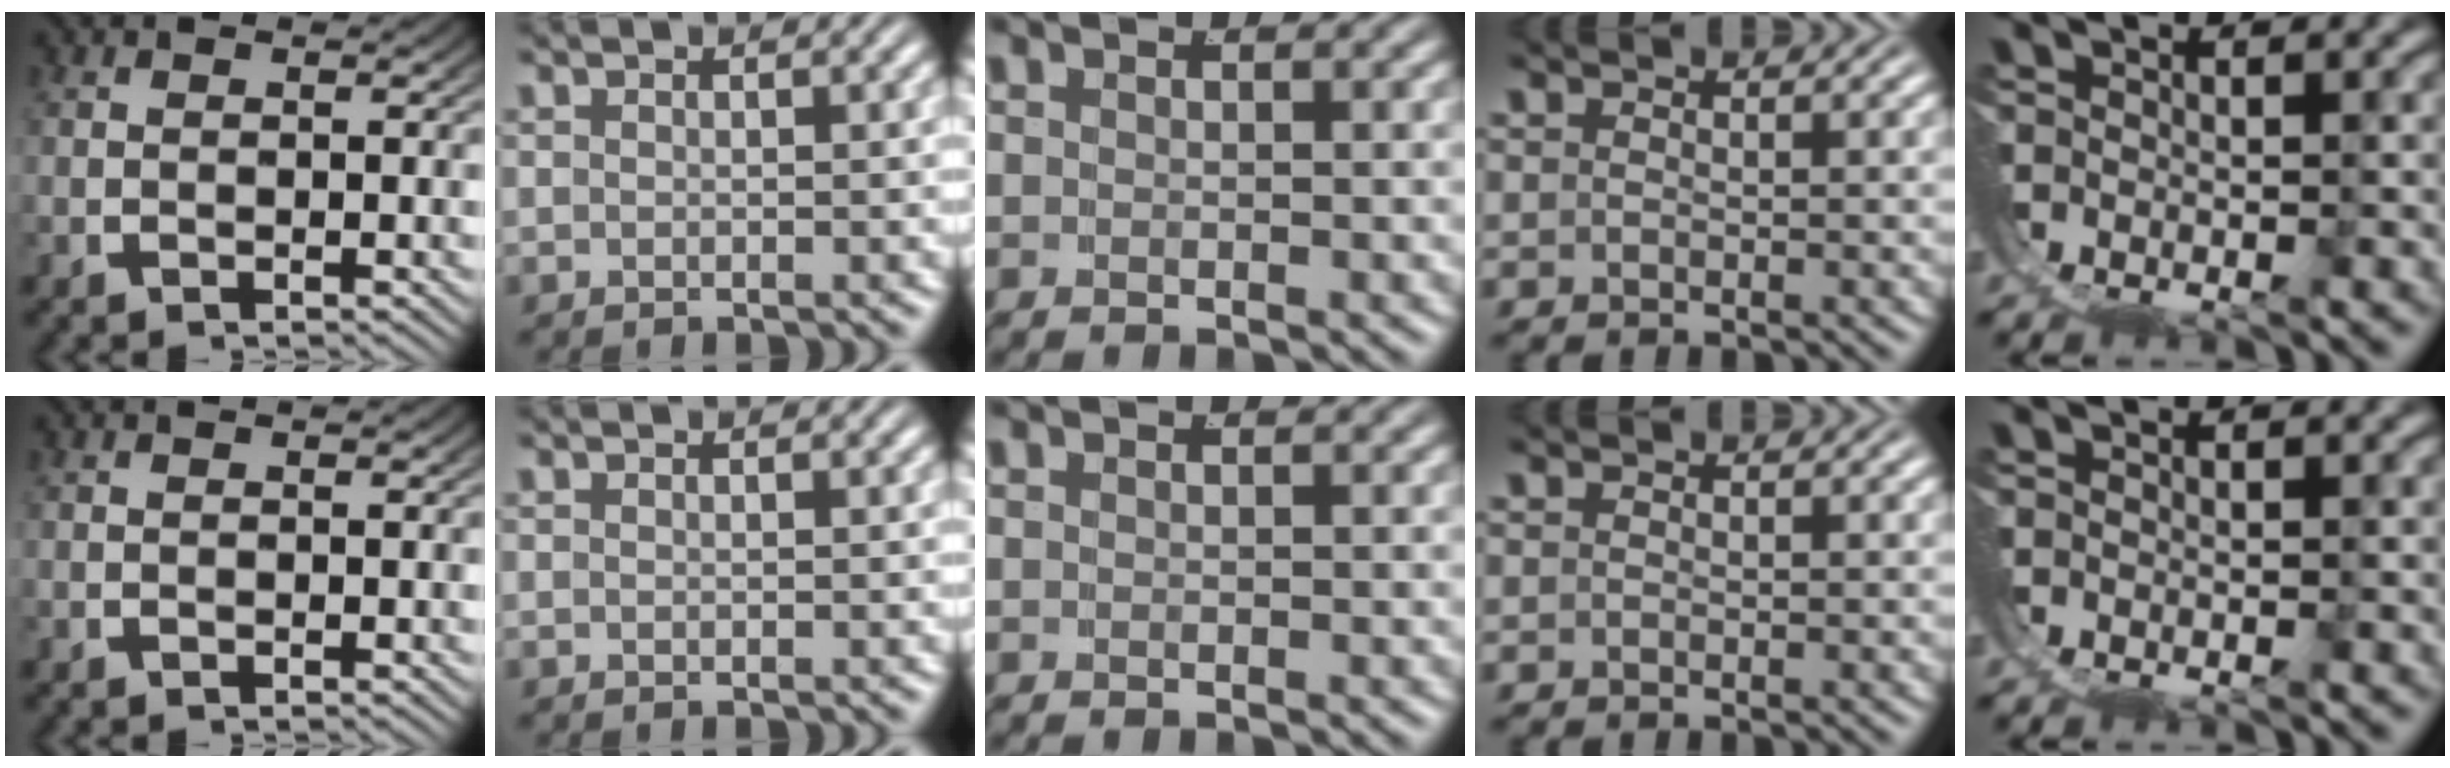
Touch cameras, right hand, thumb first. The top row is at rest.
{}